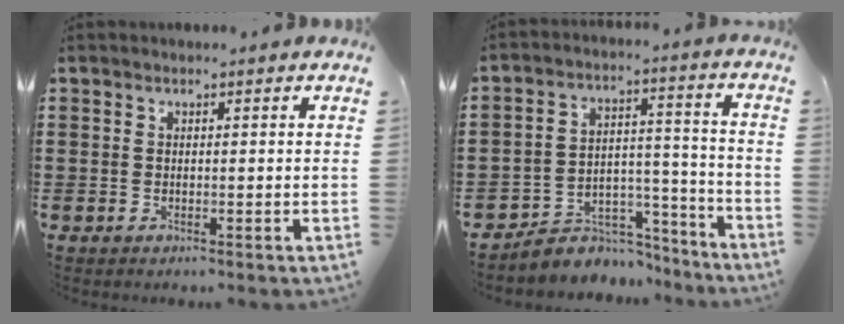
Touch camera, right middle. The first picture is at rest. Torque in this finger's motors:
{"motor_torque": [0.47, 0.18, -0.01, -0.02]}